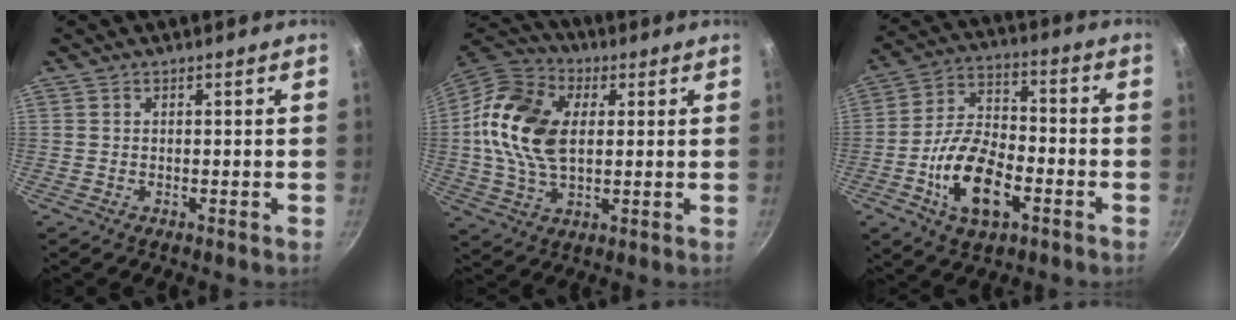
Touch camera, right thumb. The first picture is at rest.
{"total": 17.2, "force": [2.3, 11.2, 12.8], "torque": [-0.227, 0.012, 0.029]}
{"total": 14.9, "force": [-5.3, 7.9, 11.5], "torque": [-0.200, 0.035, -0.100]}